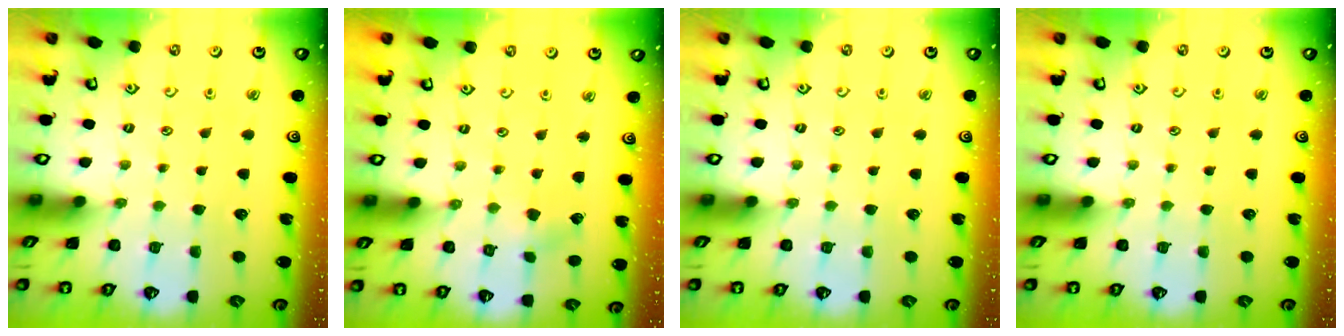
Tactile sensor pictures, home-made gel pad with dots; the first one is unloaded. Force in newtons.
{"total": 1.6, "press": 1.6, "slide": 0.2}
{"total": 0.0}
{"total": 0.0}